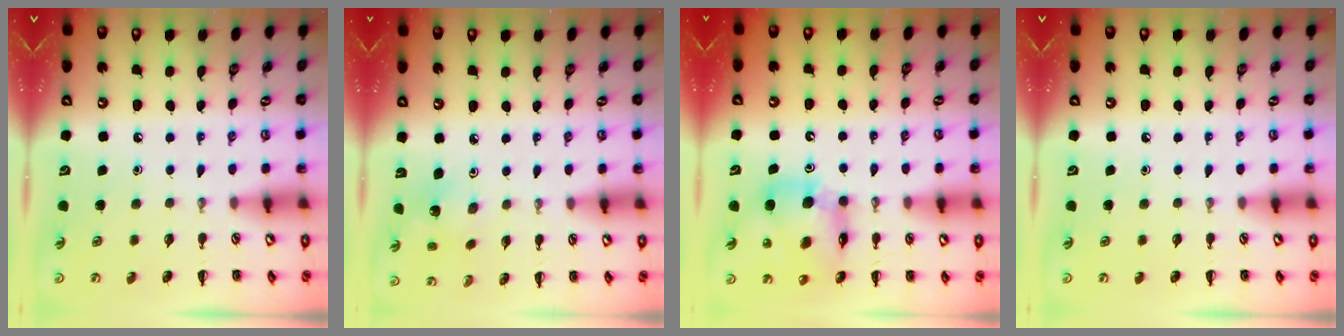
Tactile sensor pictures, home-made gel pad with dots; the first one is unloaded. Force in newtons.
{"total": 1.8, "press": 1.6, "slide": 0.7}
{"total": 11.8, "press": 11.3, "slide": 3.4}
{"total": 0.0}